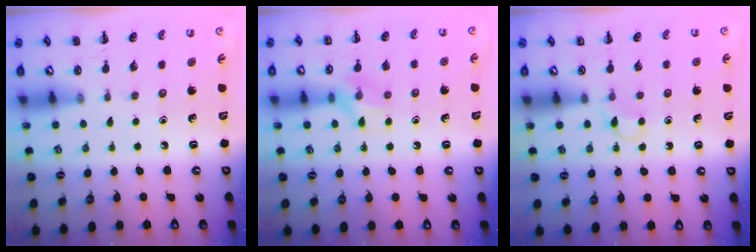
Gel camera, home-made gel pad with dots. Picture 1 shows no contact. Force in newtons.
{"total": 8.2, "press": 8.1, "slide": 0.9}
{"total": 2.8, "press": 2.7, "slide": 0.8}